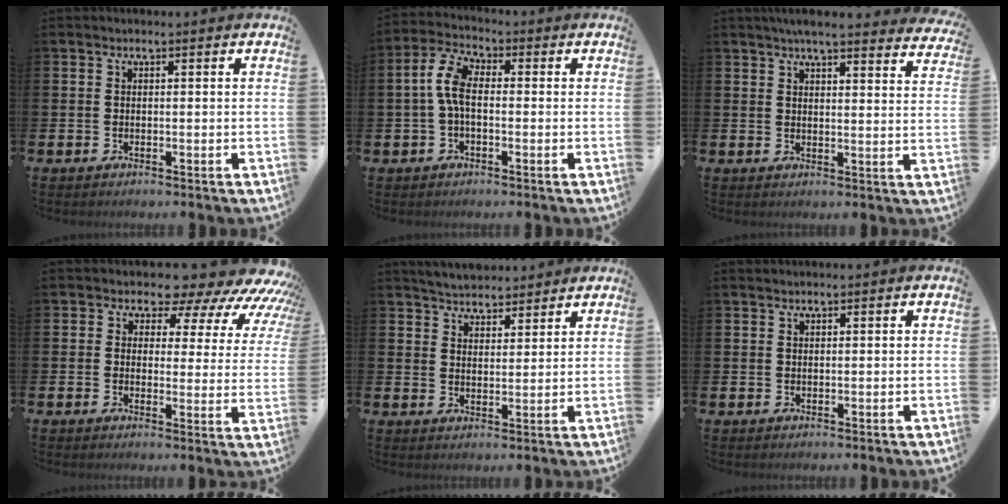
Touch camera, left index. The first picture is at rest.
{"total": 5.9, "force": [0.3, 3.1, 5.1], "torque": [-0.118, 0.011, 0.002]}
{"total": 5.1, "force": [4.9, 0.3, 1.4], "torque": [-0.029, -0.023, 0.085]}
{"total": 6.5, "force": [5.5, 3.1, 1.8], "torque": [-0.036, -0.061, 0.083]}
{"total": 4.3, "force": [4.2, 0.8, -0.1], "torque": [-0.011, -0.019, 0.076]}
{"total": 0.8, "force": [0.8, 0.1, 0.0], "torque": [0.000, 0.002, 0.015]}